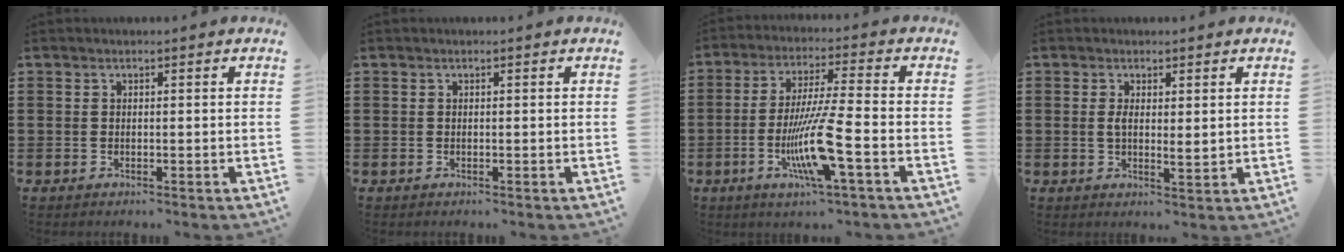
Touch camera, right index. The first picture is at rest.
{"total": 0.0}
{"total": 11.3, "force": [-3.9, 0.8, 10.6], "torque": [-0.215, -0.017, -0.077]}
{"total": 2.4, "force": [0.6, 0.6, 2.2], "torque": [-0.035, -0.004, 0.010]}